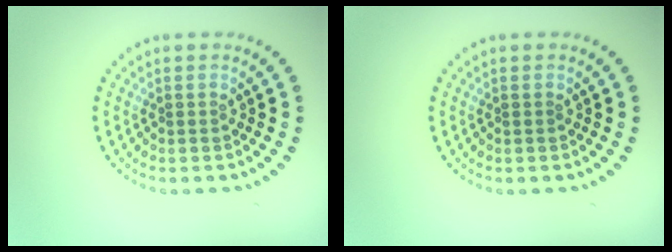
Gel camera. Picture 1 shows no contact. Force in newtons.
{"total": 0.0}